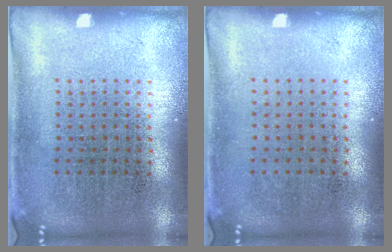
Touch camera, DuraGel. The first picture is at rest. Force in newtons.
{"total": 0.0}